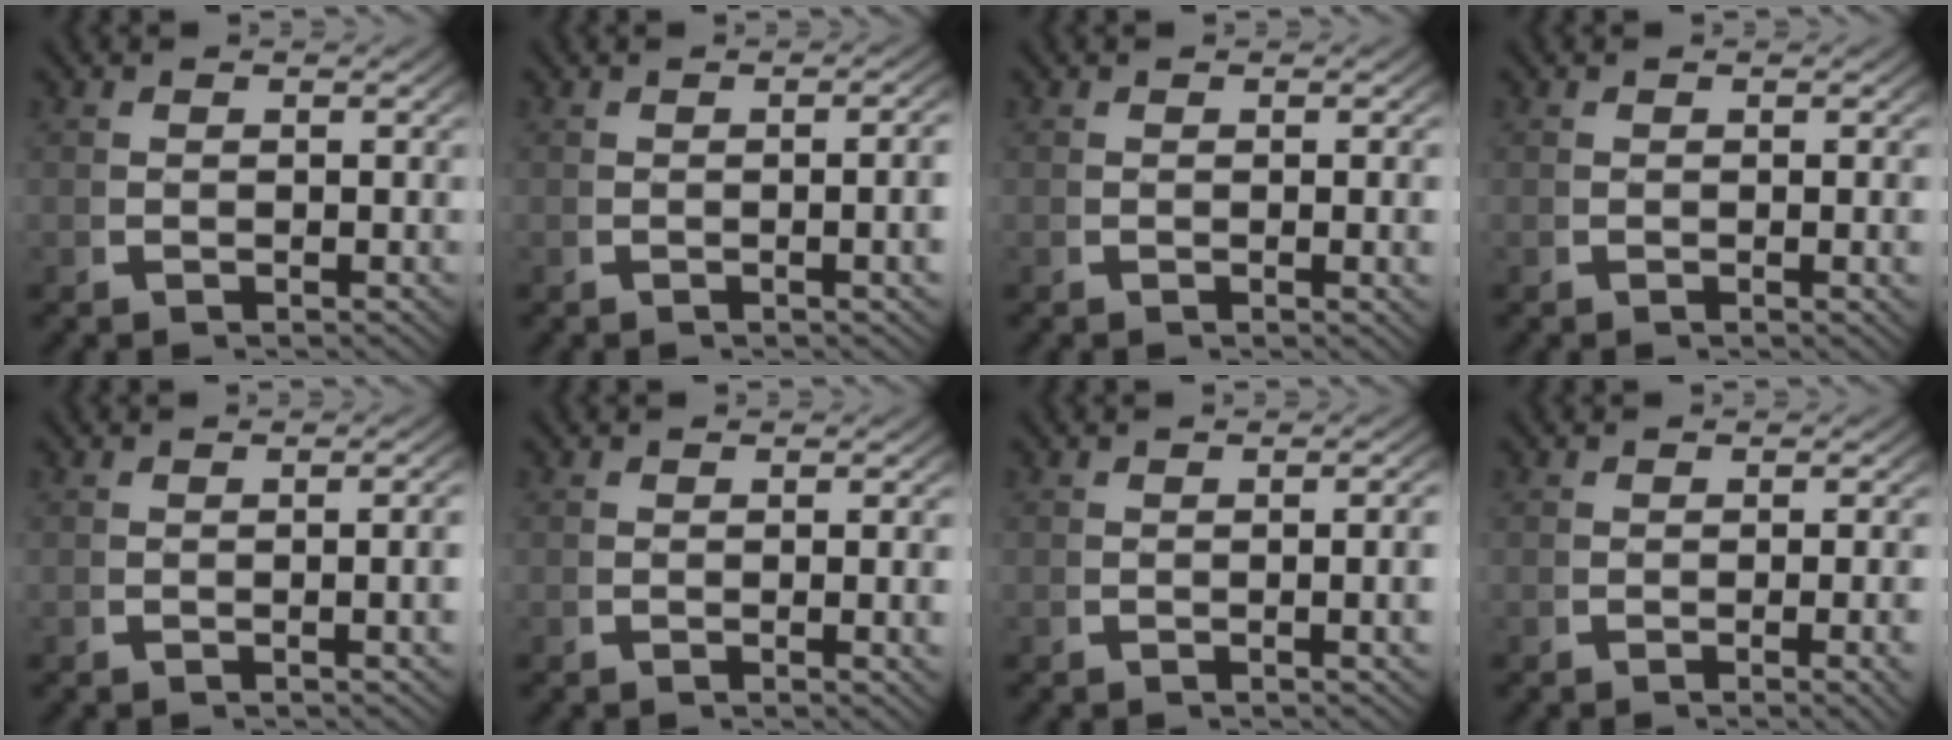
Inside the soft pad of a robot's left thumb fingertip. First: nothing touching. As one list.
[{"total": 3.0, "force": [-0.3, 0.8, 2.9], "torque": [-0.031, 0.005, -0.010]}, {"total": 1.2, "force": [-0.1, 0.1, 1.1], "torque": [-0.015, -0.002, -0.002]}, {"total": 0.8, "force": [0.0, 0.1, 0.8], "torque": [-0.013, -0.002, -0.001]}, {"total": 2.3, "force": [-0.3, 0.6, 2.2], "torque": [-0.026, 0.001, -0.006]}, {"total": 1.6, "force": [-0.1, 0.2, 1.5], "torque": [-0.019, -0.002, -0.003]}, {"total": 2.6, "force": [-0.3, 0.6, 2.5], "torque": [-0.027, 0.003, -0.008]}, {"total": 2.3, "force": [-0.6, 0.3, 2.2], "torque": [-0.029, 0.000, -0.011]}]